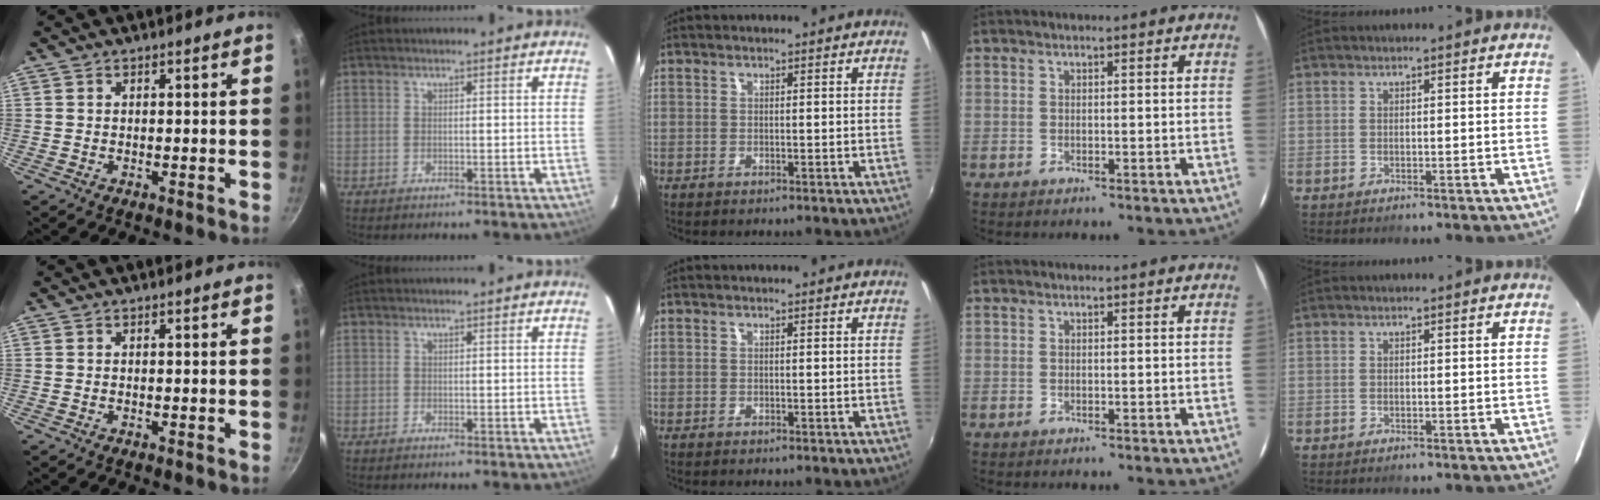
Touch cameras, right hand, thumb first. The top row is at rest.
{}